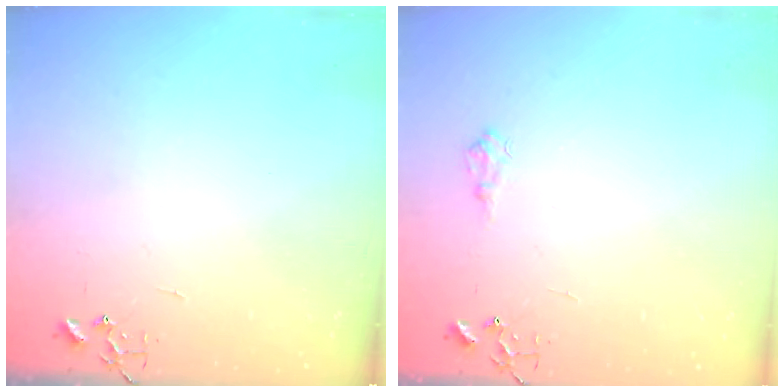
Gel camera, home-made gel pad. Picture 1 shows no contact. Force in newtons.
{"total": 6.6, "press": 6.5, "slide": 0.8}